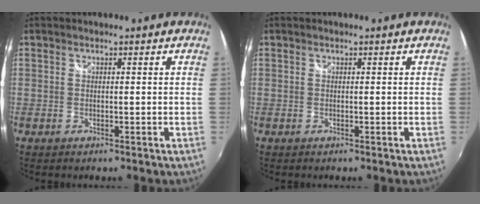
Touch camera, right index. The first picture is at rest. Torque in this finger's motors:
{"motor_torque": [-0.02, -0.01, 0.00, 0.00]}